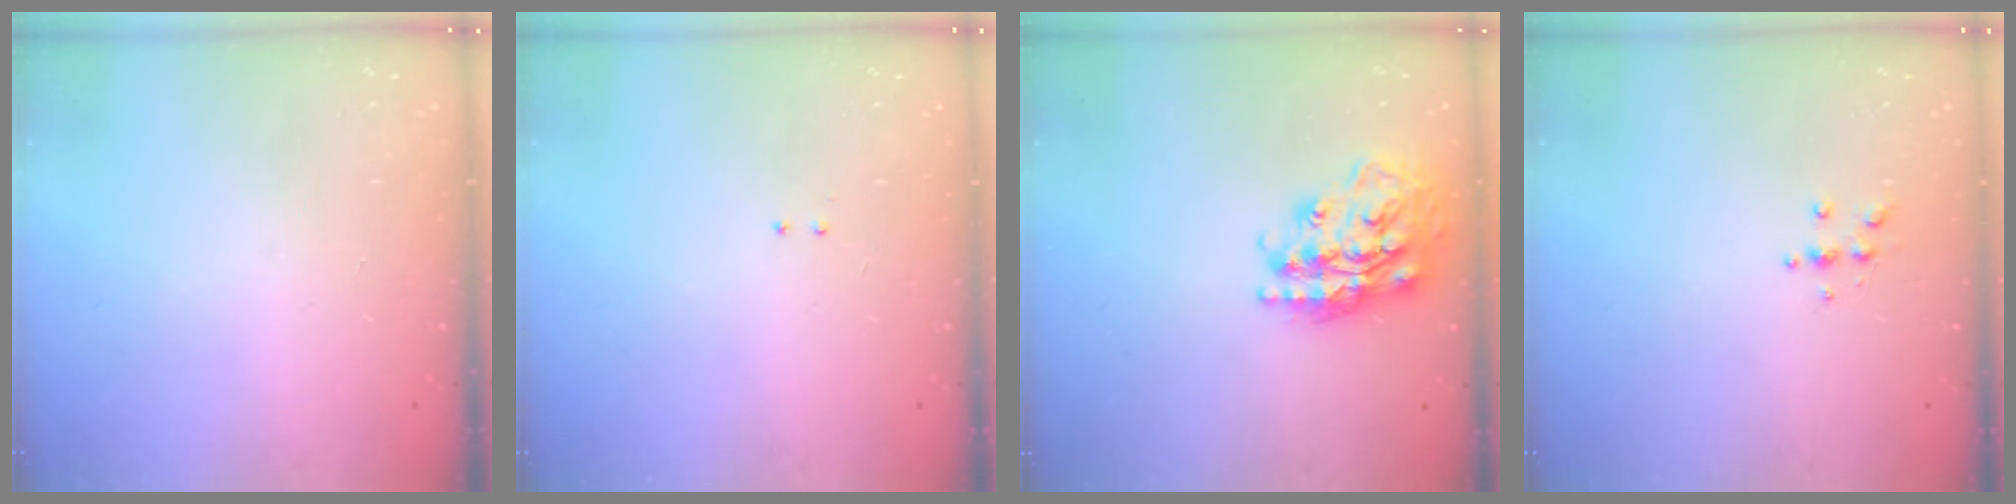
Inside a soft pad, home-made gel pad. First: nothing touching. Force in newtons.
{"total": 2.0, "press": 2.0, "slide": 0.4}
{"total": 19.6, "press": 19.5, "slide": 1.7}
{"total": 4.3, "press": 4.3, "slide": 0.5}